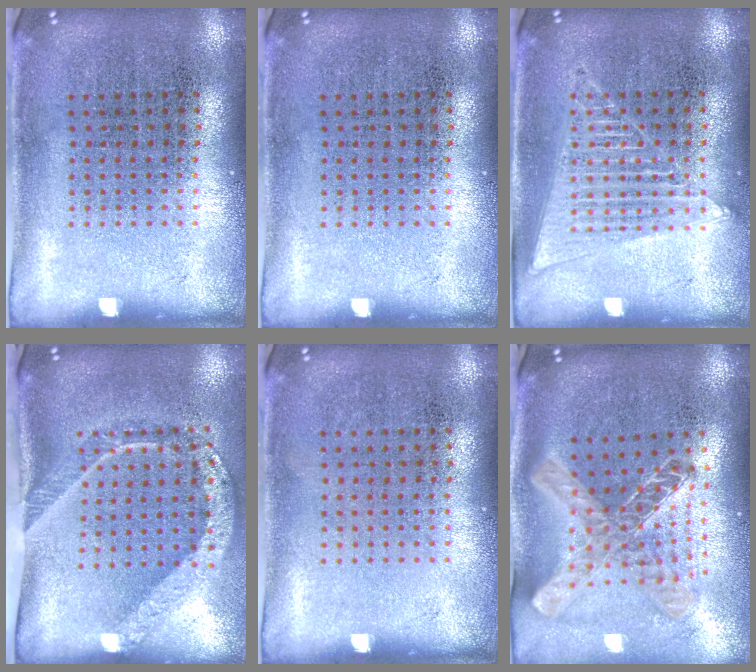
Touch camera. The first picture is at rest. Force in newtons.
{"total": 0.0}
{"total": 1.3, "press": 1.3, "slide": 0.1}
{"total": 2.3, "press": 1.5, "slide": 1.7}
{"total": 0.0}
{"total": 1.6, "press": 1.4, "slide": 0.8}